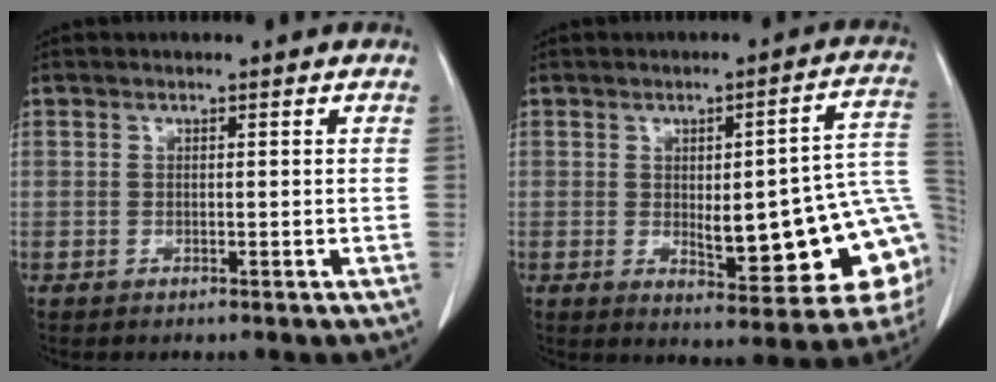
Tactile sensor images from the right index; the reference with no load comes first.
{"total": 18.5, "force": [-1.7, 4.3, 17.9], "torque": [-0.162, 0.024, -0.004]}